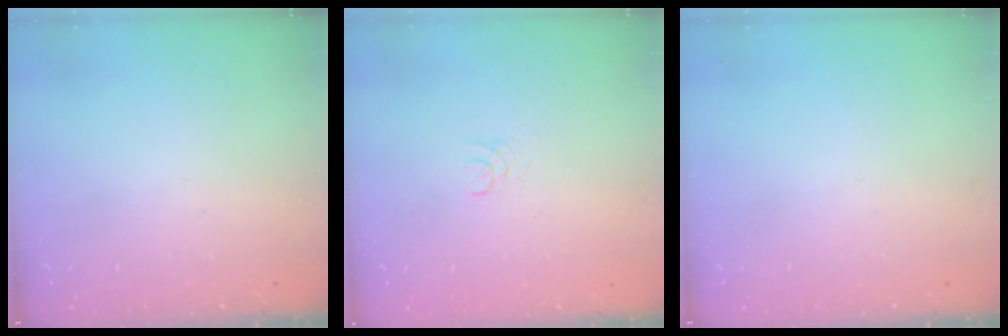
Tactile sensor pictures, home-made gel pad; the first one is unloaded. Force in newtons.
{"total": 1.3, "press": 1.3, "slide": 0.1}
{"total": 0.0}